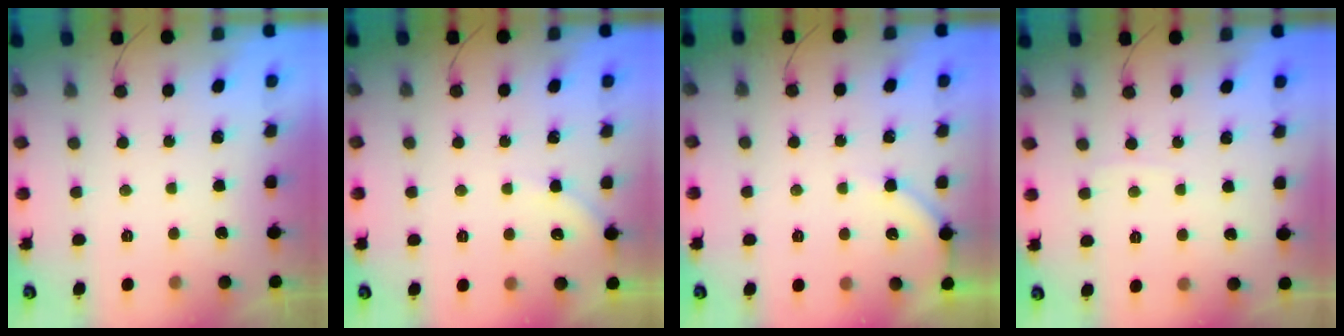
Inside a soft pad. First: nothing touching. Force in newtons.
{"total": 2.4, "press": 2.4, "slide": 0.4}
{"total": 4.8, "press": 4.7, "slide": 0.7}
{"total": 2.2, "press": 2.2, "slide": 0.2}